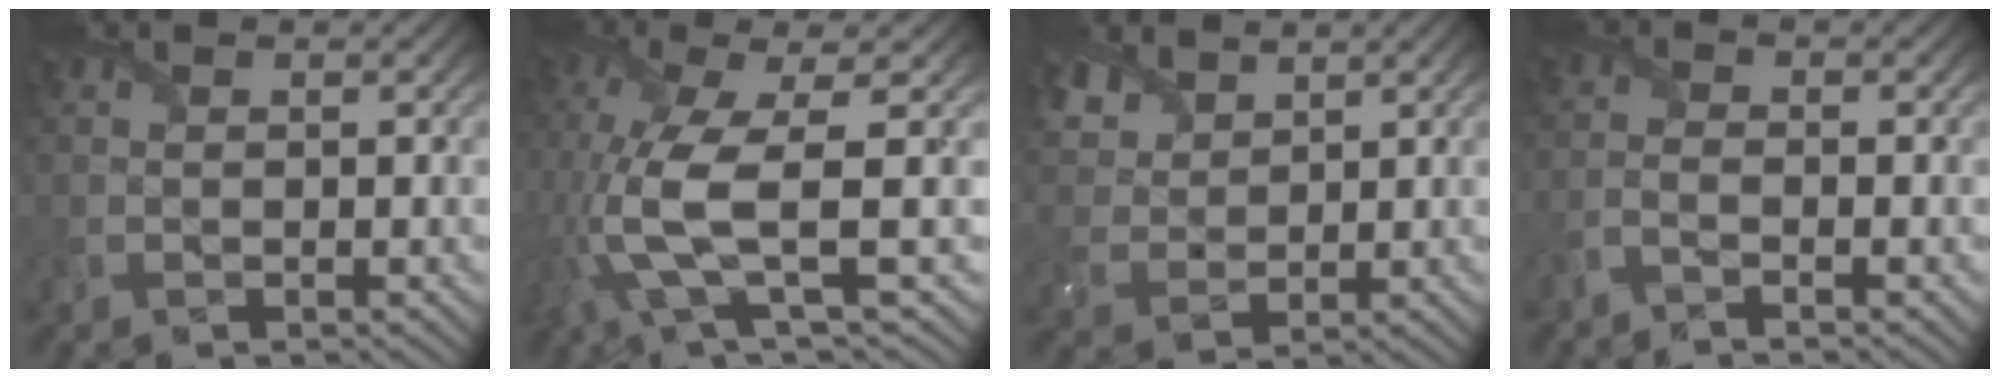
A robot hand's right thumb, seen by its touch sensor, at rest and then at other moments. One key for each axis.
{"total": 10.6, "fx": -1.6, "fy": 2.9, "fz": 10.0, "tx": -0.221, "ty": -0.004, "tz": -0.038}
{"total": 6.2, "fx": 4.2, "fy": 3.6, "fz": 2.7, "tx": -0.088, "ty": 0.004, "tz": 0.087}
{"total": 1.6, "fx": -1.4, "fy": 0.0, "fz": 0.8, "tx": -0.020, "ty": -0.002, "tz": -0.041}